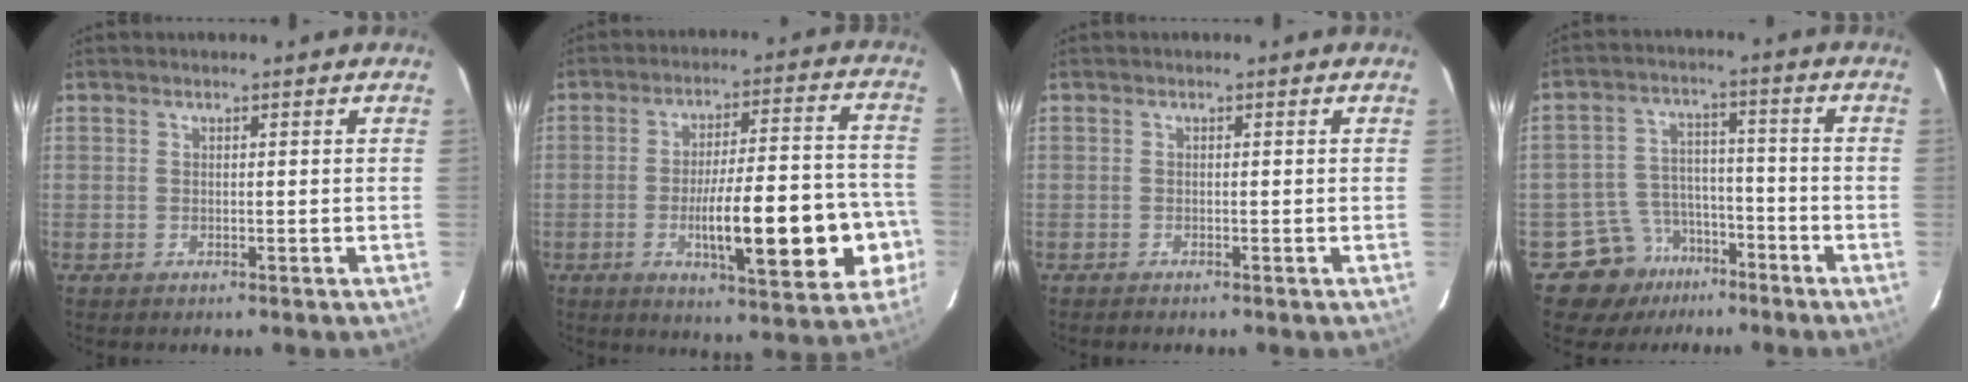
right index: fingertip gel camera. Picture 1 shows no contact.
{"total": 18.3, "force": [-4.9, 3.4, 17.3], "torque": [-0.208, 0.025, -0.059]}
{"total": 0.8, "force": [-0.7, 0.0, 0.3], "torque": [-0.008, -0.002, -0.010]}
{"total": 8.6, "force": [-5.3, 6.8, 0.7], "torque": [-0.013, 0.040, -0.076]}